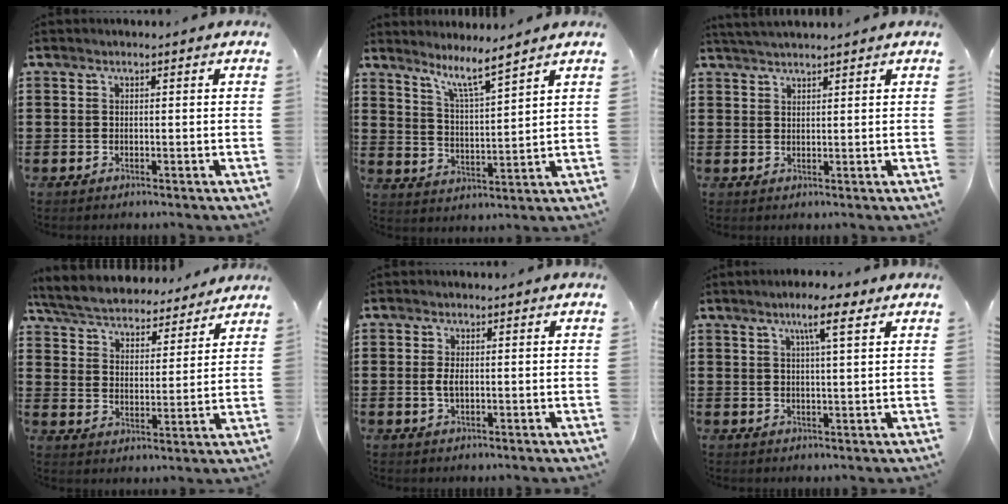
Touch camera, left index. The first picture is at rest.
{"total": 6.6, "force": [5.6, -0.1, 3.4], "torque": [-0.086, -0.026, 0.096]}
{"total": 2.2, "force": [2.1, -0.2, 0.4], "torque": [-0.012, -0.001, 0.041]}
{"total": 5.8, "force": [5.7, 0.4, 1.1], "torque": [-0.048, -0.037, 0.097]}
{"total": 2.2, "force": [0.0, 1.0, 1.9], "torque": [-0.046, -0.001, -0.003]}
{"total": 6.3, "force": [3.8, 0.7, 5.0], "torque": [-0.091, 0.000, 0.059]}